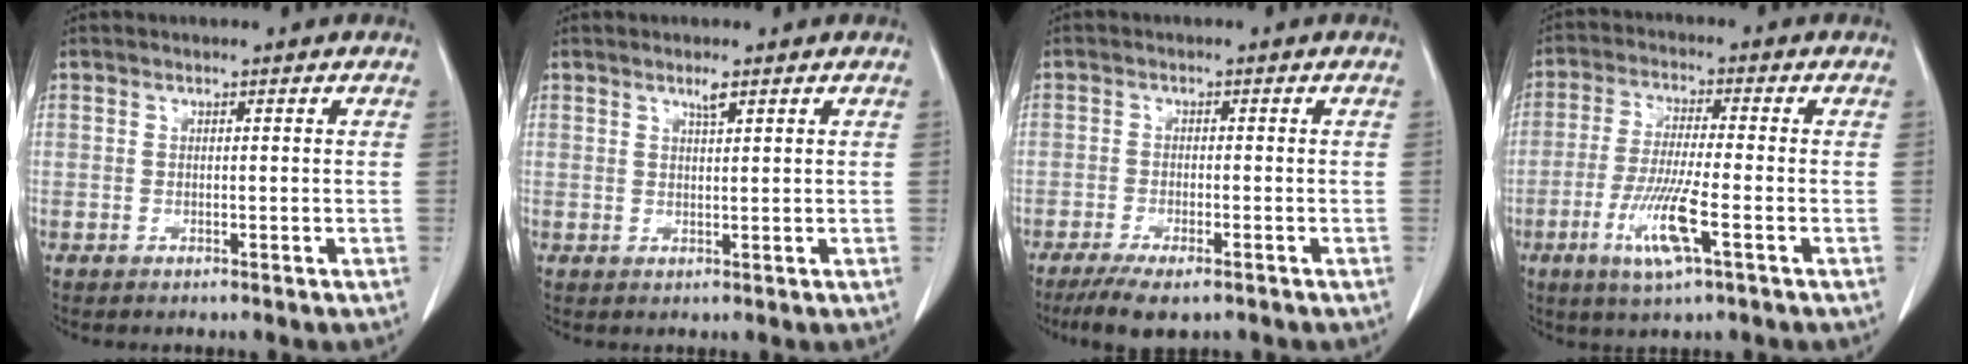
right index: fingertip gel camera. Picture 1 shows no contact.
{"total": 1.5, "force": [1.0, 0.0, 1.1], "torque": [-0.021, -0.002, 0.019]}
{"total": 6.7, "force": [-4.9, 1.8, 4.3], "torque": [-0.068, -0.014, -0.077]}
{"total": 9.0, "force": [-3.5, 0.4, 8.3], "torque": [-0.166, -0.017, -0.067]}